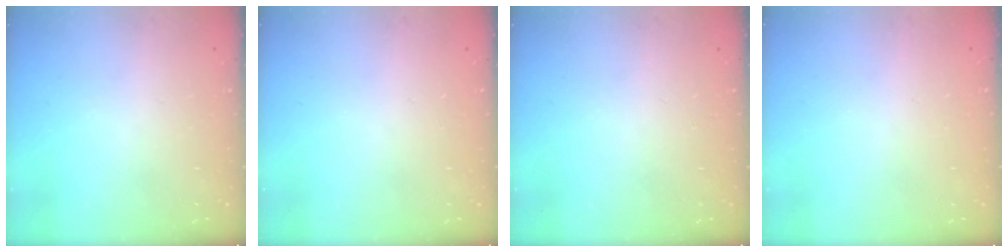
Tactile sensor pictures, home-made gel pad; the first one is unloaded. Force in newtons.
{"total": 0.0}
{"total": 0.0}
{"total": 0.6, "press": 0.6, "slide": 0.2}